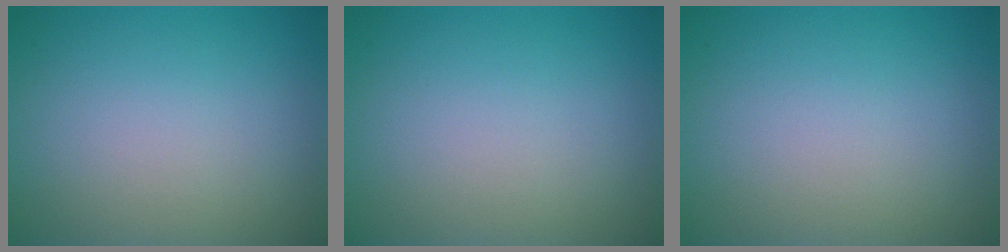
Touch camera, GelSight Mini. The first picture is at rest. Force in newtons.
{"total": 0.0}
{"total": 0.0}